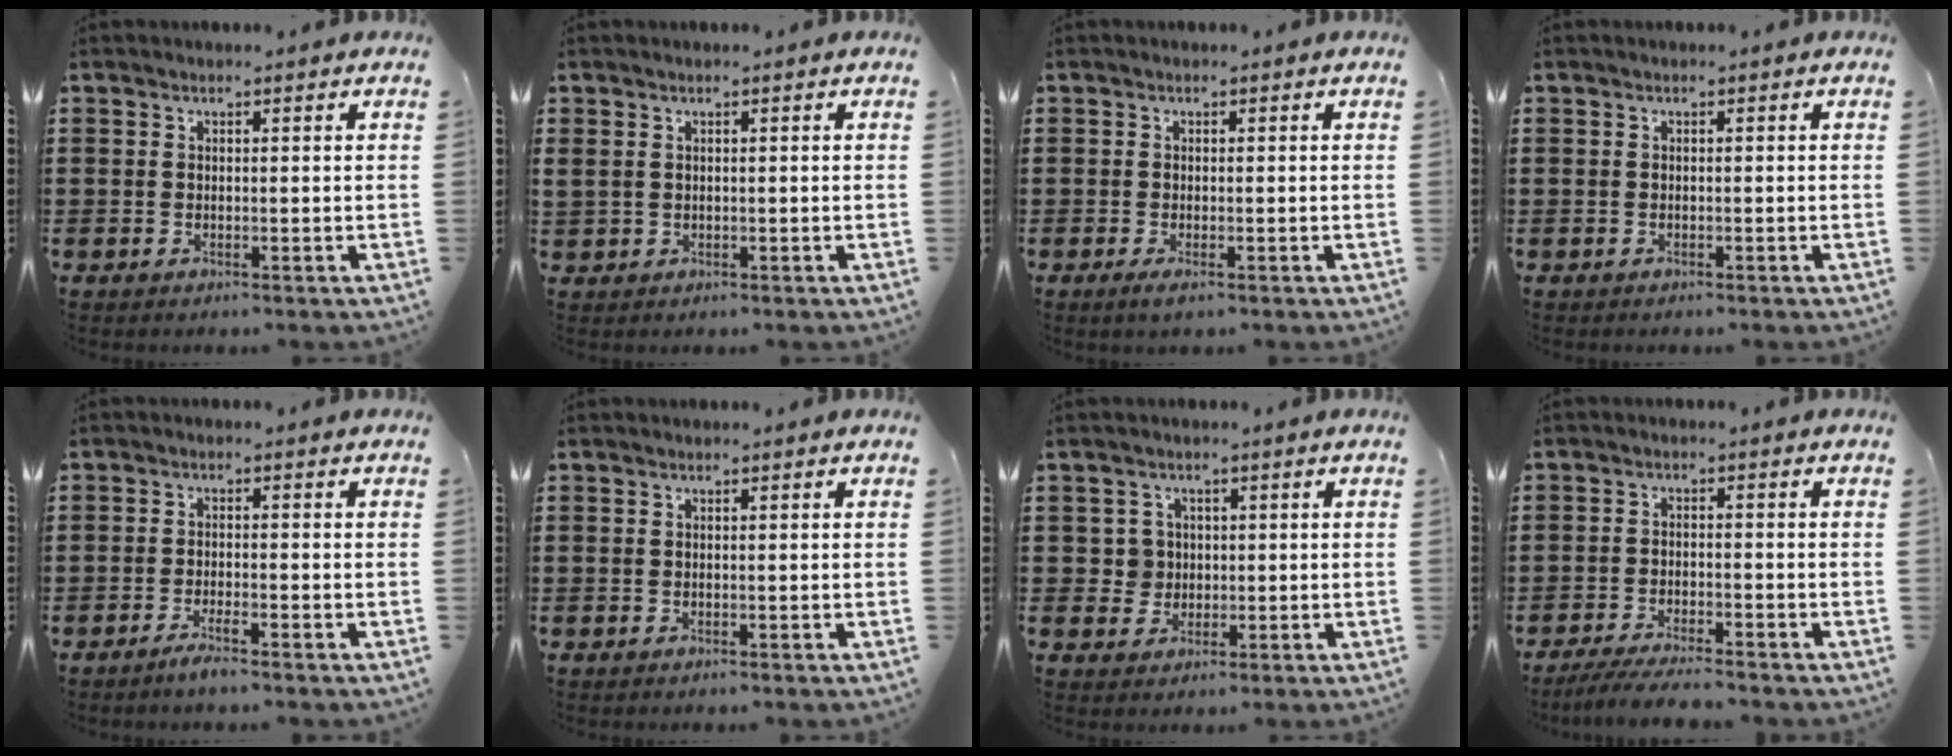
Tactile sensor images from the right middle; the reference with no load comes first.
{"total": 0.9, "force": [0.5, 0.7, 0.2], "torque": [-0.008, 0.005, 0.009]}
{"total": 0.8, "force": [-0.5, 0.0, 0.7], "torque": [-0.015, -0.006, -0.007]}
{"total": 0.0}
{"total": 2.3, "force": [-1.9, 0.0, 1.3], "torque": [-0.029, 0.000, -0.038]}
{"total": 0.0}
{"total": 3.6, "force": [0.1, 3.5, 0.8], "torque": [-0.031, 0.012, -0.002]}
{"total": 4.3, "force": [-4.1, 0.0, 1.5], "torque": [-0.031, -0.009, -0.079]}